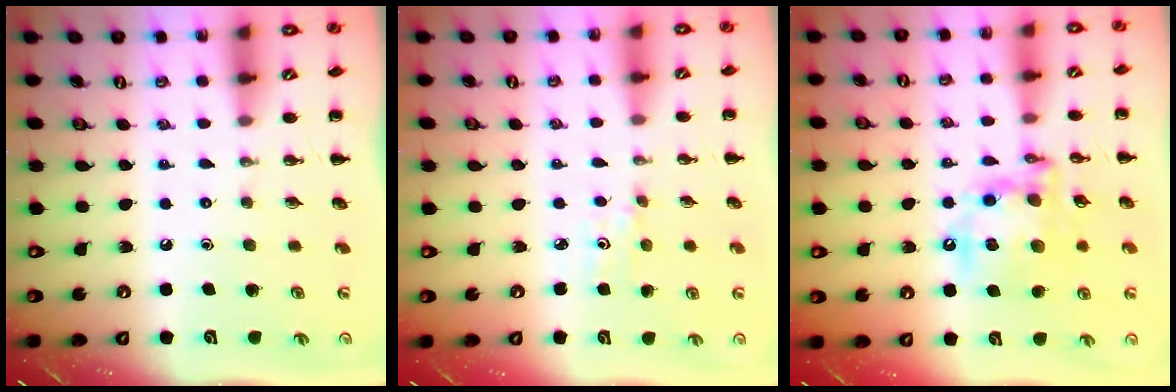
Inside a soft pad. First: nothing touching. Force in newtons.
{"total": 2.8, "press": 2.6, "slide": 0.9}
{"total": 15.7, "press": 15.4, "slide": 3.0}